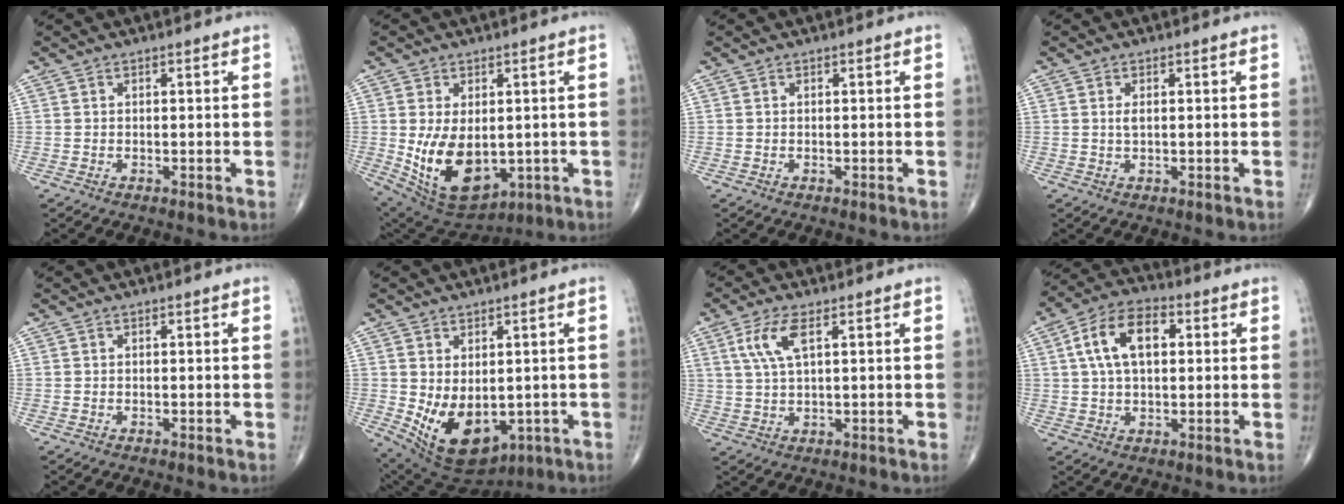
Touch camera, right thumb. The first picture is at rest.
{"total": 14.6, "force": [-1.6, 9.0, 11.4], "torque": [-0.184, -0.011, 0.006]}
{"total": 0.0}
{"total": 1.4, "force": [0.2, 0.6, 1.2], "torque": [-0.025, 0.002, 0.008]}
{"total": 0.0}
{"total": 13.3, "force": [-2.2, 8.5, 10.0], "torque": [-0.150, -0.008, -0.004]}
{"total": 6.4, "force": [2.5, 2.3, 5.4], "torque": [-0.123, -0.001, 0.055]}
{"total": 11.8, "force": [2.7, 6.8, 9.3], "torque": [-0.159, 0.020, 0.042]}